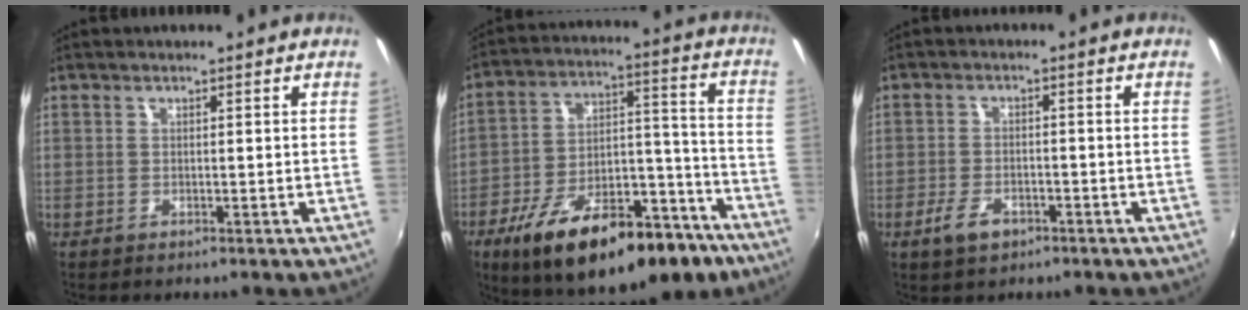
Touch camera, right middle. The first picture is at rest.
{"total": 26.9, "force": [-17.1, 11.3, 17.5], "torque": [-0.283, 0.001, -0.240]}
{"total": 4.9, "force": [-2.9, 2.6, 3.0], "torque": [-0.074, -0.004, -0.052]}